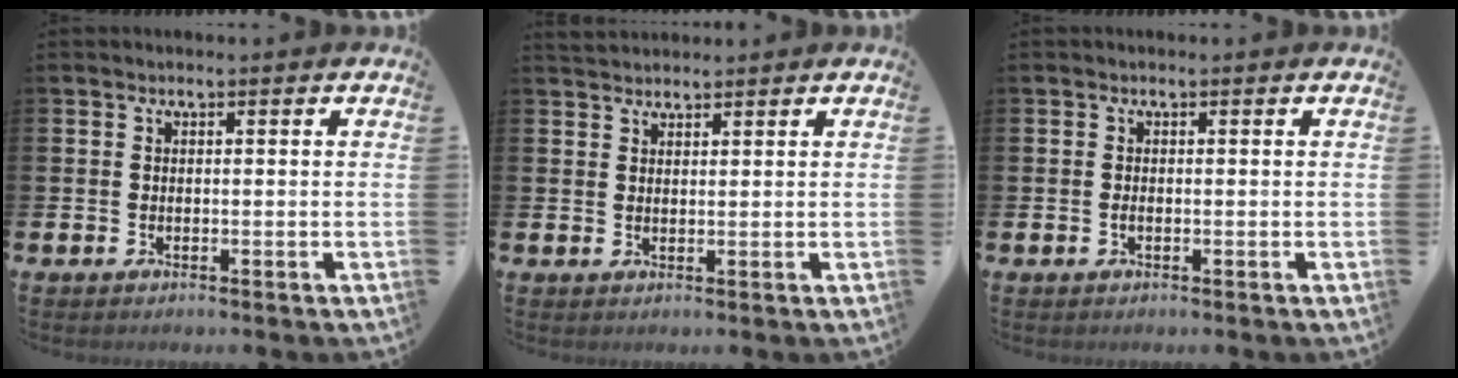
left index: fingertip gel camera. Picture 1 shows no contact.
{"total": 2.2, "force": [2.1, 0.6, 0.1], "torque": [0.004, -0.006, 0.038]}
{"total": 0.5, "force": [-0.1, 0.3, 0.4], "torque": [-0.014, 0.003, -0.002]}